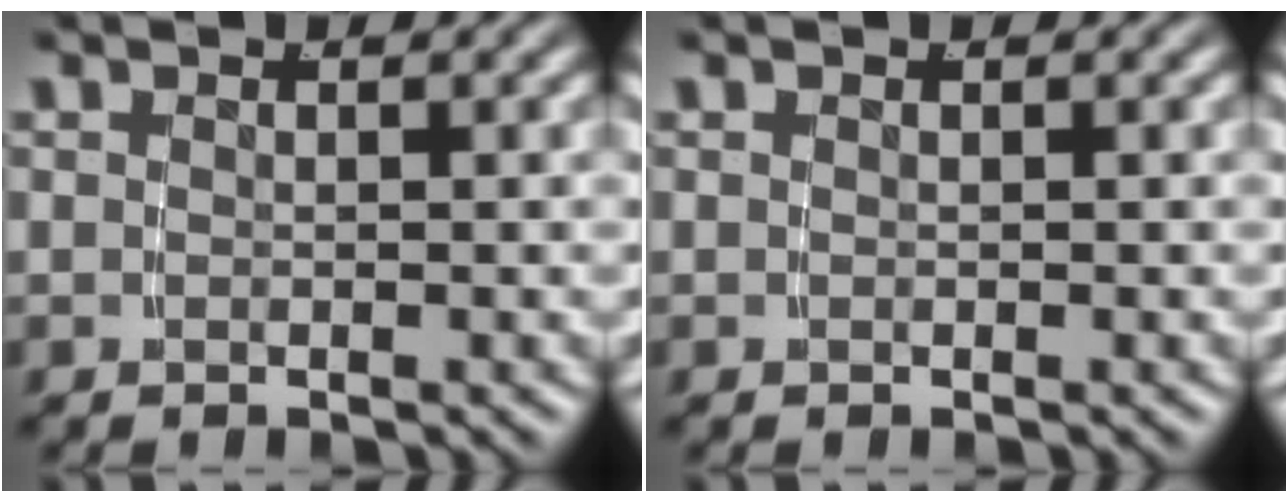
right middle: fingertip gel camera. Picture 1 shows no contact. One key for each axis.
{"total": 0.0}